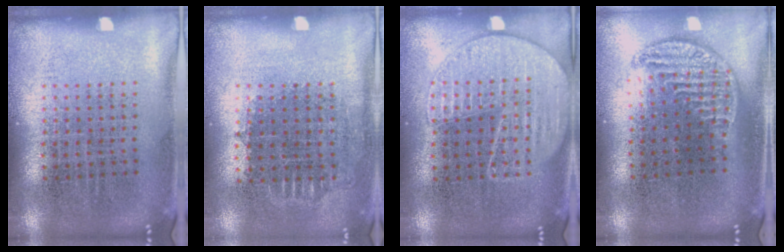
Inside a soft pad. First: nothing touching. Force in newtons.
{"total": 0.7, "press": 0.7, "slide": 0.2}
{"total": 1.5, "press": 1.5, "slide": 0.1}
{"total": 1.2, "press": 1.1, "slide": 0.5}